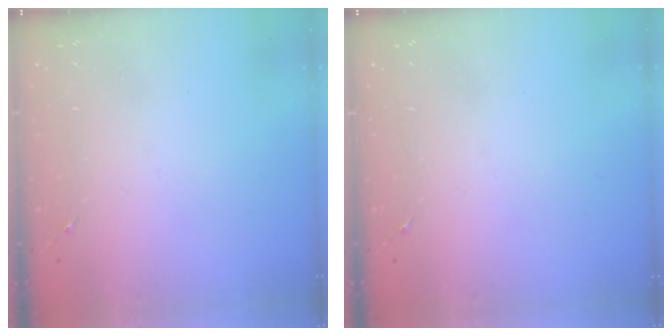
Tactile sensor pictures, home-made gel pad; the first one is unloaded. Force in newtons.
{"total": 0.0}